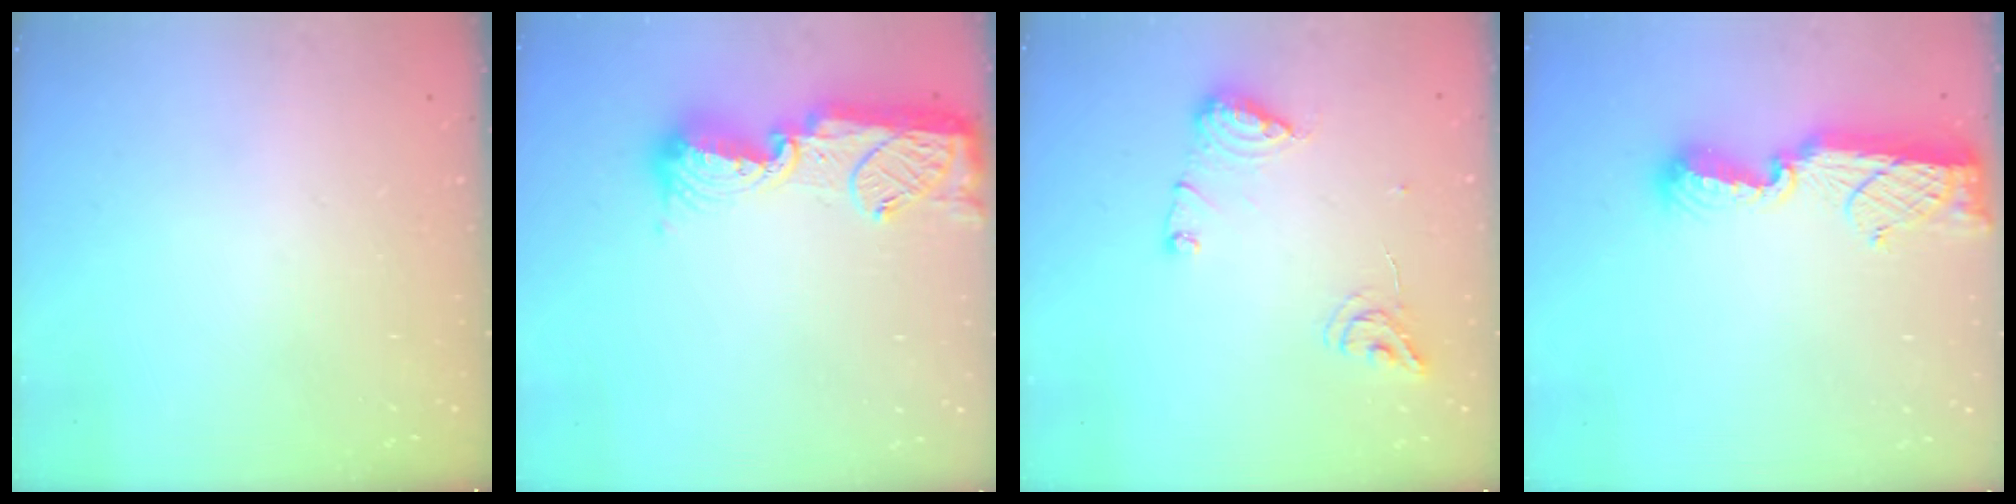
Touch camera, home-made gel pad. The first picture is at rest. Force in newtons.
{"total": 14.3, "press": 14.2, "slide": 1.2}
{"total": 10.7, "press": 10.7, "slide": 1.0}
{"total": 11.0, "press": 11.0, "slide": 0.6}